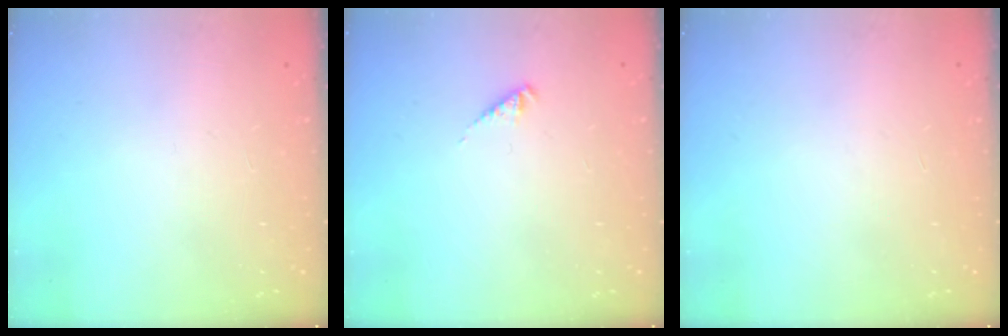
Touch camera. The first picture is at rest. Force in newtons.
{"total": 2.3, "press": 2.3, "slide": 0.4}
{"total": 0.0}